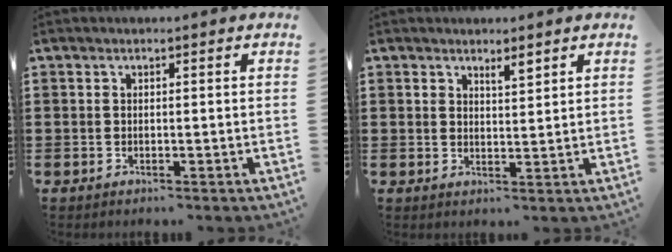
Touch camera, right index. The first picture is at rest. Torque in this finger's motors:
{"motor_torque": [-0.11, 0.18, 0.14, 0.00]}